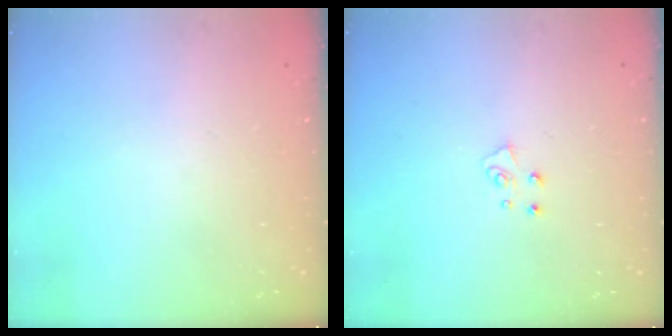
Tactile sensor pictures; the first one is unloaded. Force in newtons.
{"total": 5.1, "press": 5.1, "slide": 0.4}